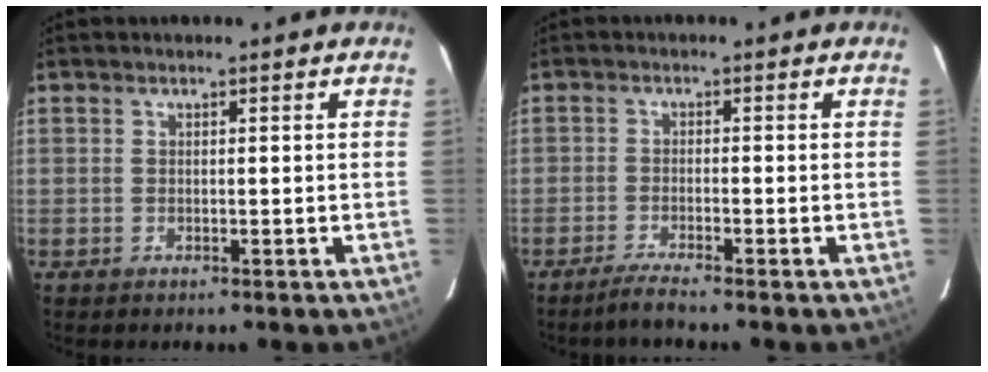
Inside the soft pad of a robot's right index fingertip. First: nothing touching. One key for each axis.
{"total": 4.0, "fx": -3.3, "fy": -0.9, "fz": 2.1, "tx": -0.044, "ty": -0.012, "tz": -0.068}